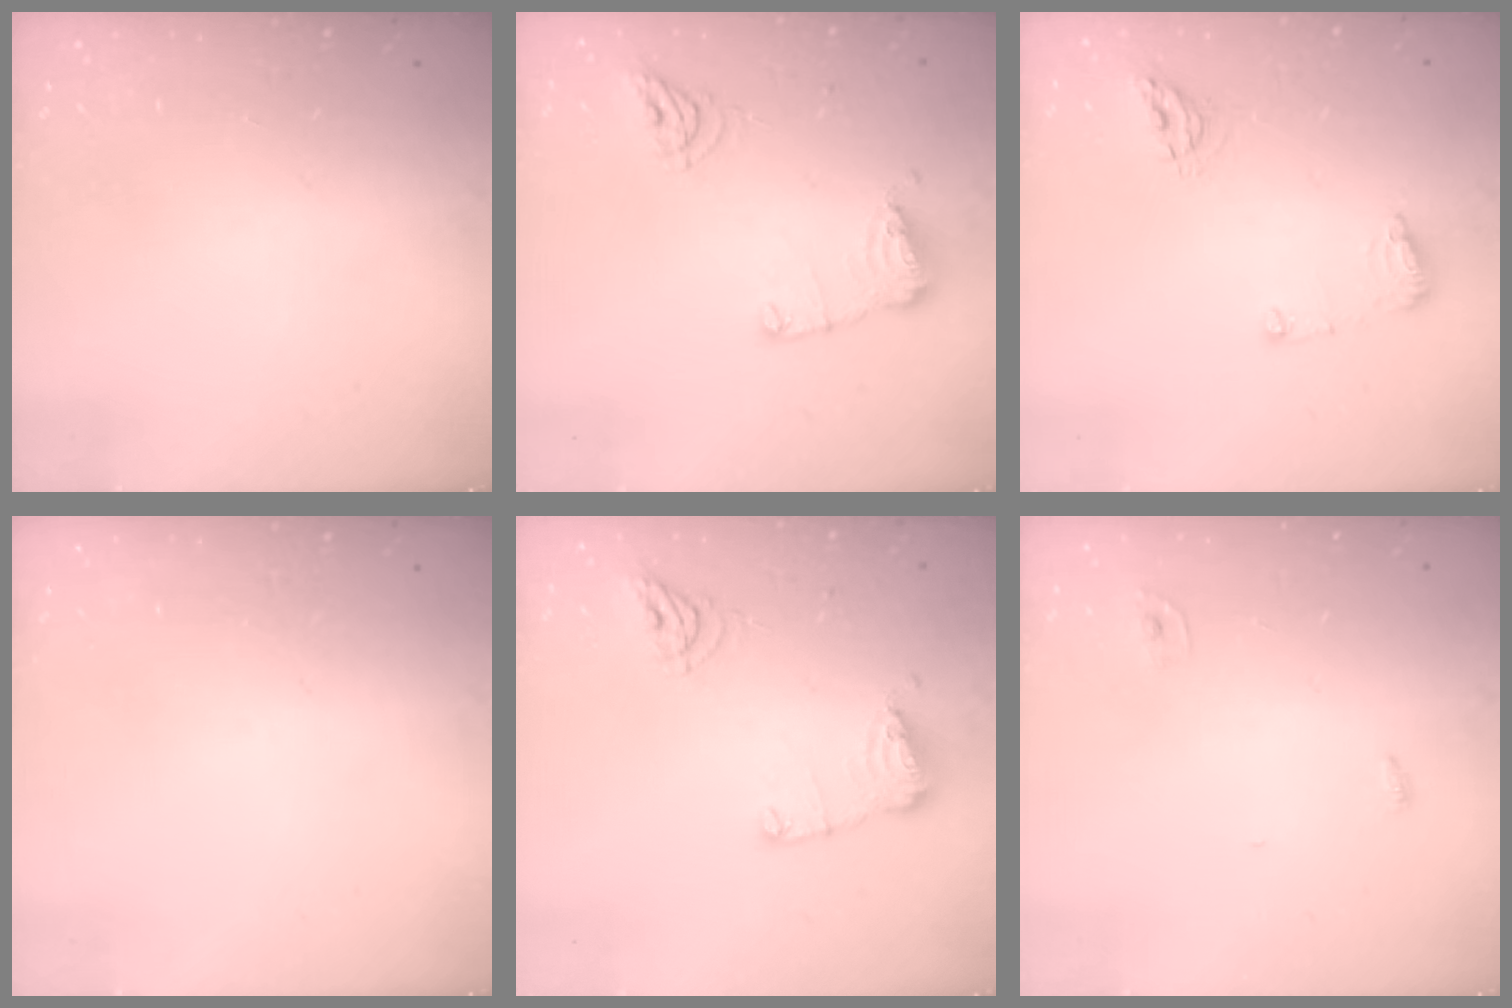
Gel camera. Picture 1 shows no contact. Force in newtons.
{"total": 11.3, "press": 11.2, "slide": 0.9}
{"total": 8.1, "press": 8.1, "slide": 0.9}
{"total": 0.0}
{"total": 11.3, "press": 11.2, "slide": 0.9}
{"total": 2.8, "press": 2.8, "slide": 0.1}